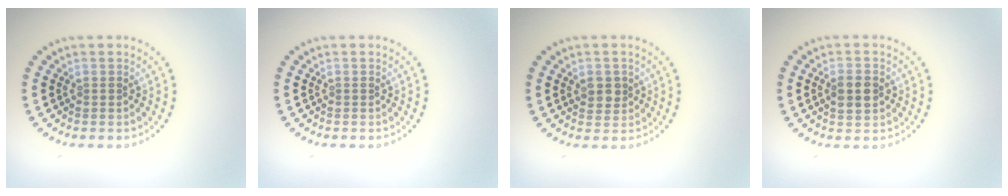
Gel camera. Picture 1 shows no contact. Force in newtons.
{"total": 0.0}
{"total": 2.1, "press": 2.0, "slide": 0.6}
{"total": 2.4, "press": 2.4, "slide": 0.1}